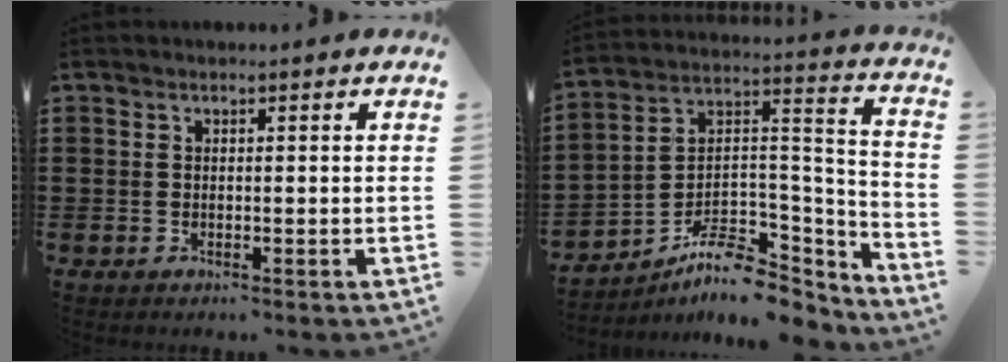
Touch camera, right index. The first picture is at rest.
{"total": 9.0, "force": [-7.0, 3.7, 4.3], "torque": [-0.074, 0.017, -0.133]}